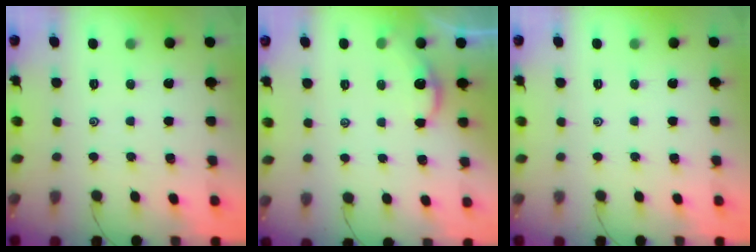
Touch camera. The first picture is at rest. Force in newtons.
{"total": 1.6, "press": 1.5, "slide": 0.2}
{"total": 0.0}